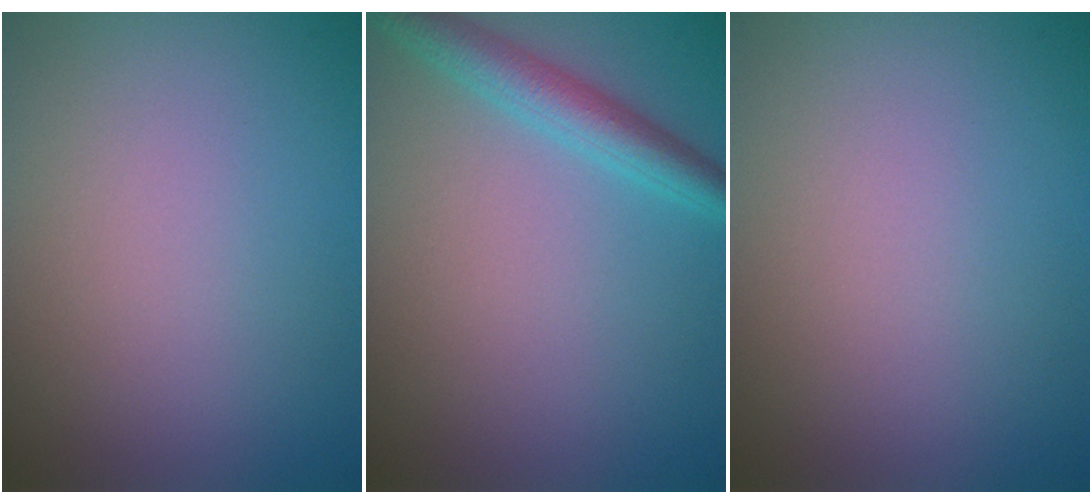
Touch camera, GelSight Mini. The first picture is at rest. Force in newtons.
{"total": 3.4, "press": 3.4, "slide": 0.1}
{"total": 0.0}